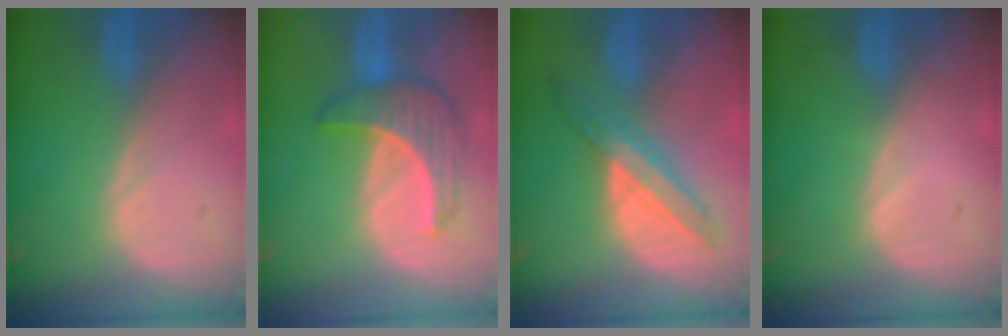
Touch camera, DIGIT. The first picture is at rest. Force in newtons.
{"total": 6.6, "press": 6.6, "slide": 0.9}
{"total": 6.5, "press": 6.3, "slide": 1.6}
{"total": 0.0}